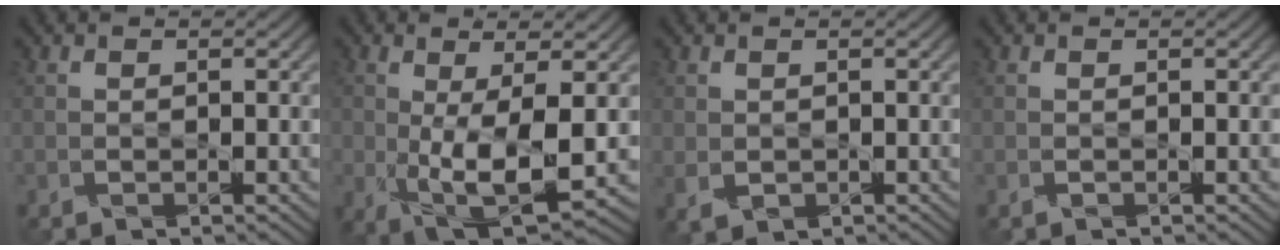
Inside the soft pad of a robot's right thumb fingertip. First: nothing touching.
{"total": 9.6, "force": [-0.9, 3.8, 8.8], "torque": [-0.184, -0.017, -0.008]}
{"total": 1.5, "force": [0.1, 1.2, 0.9], "torque": [-0.025, -0.007, 0.009]}
{"total": 0.0}